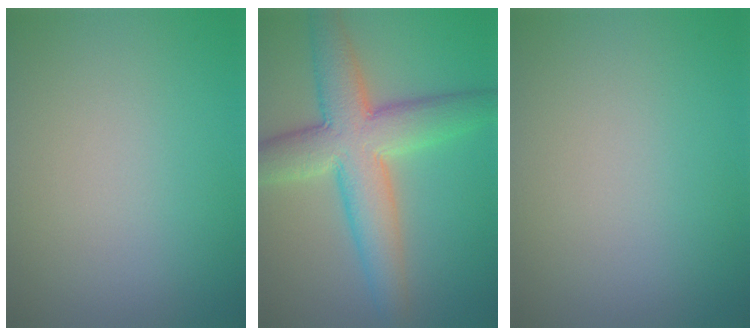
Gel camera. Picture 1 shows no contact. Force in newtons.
{"total": 8.5, "press": 8.5, "slide": 0.2}
{"total": 0.0}